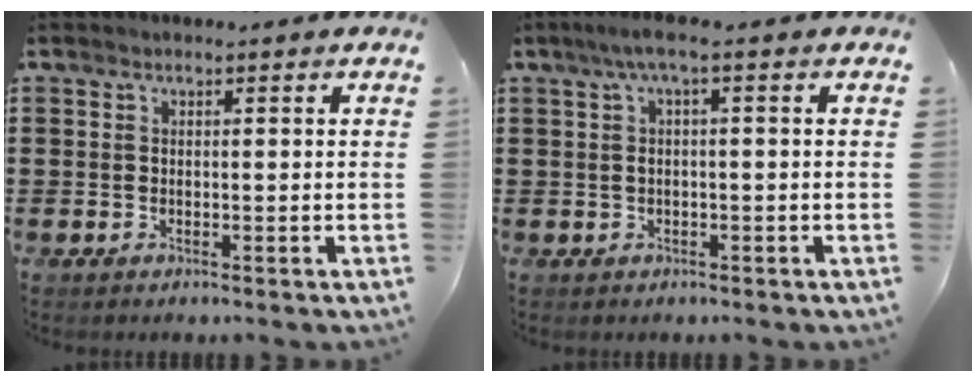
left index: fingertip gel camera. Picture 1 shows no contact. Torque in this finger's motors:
{"motor_torque": [1.82, -0.31, 0.30, 0.12]}